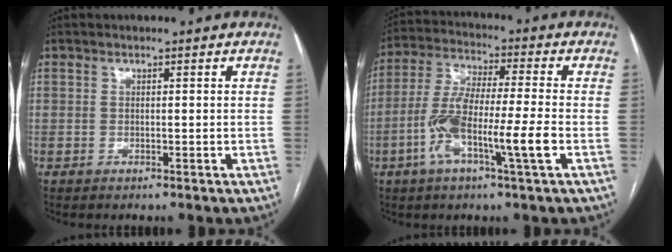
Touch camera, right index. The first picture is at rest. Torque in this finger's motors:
{"motor_torque": [1.59, -0.39, 0.66, 0.21]}